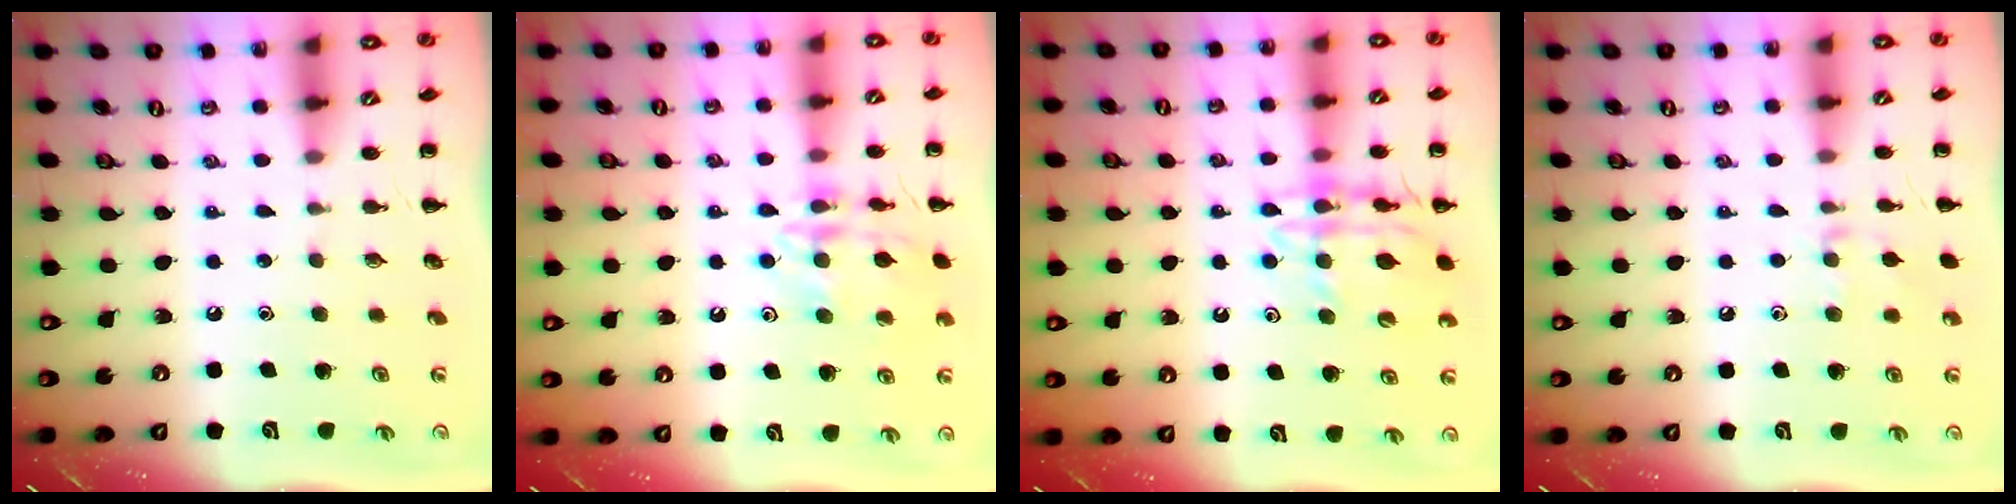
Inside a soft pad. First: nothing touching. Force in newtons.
{"total": 14.5, "press": 14.4, "slide": 1.2}
{"total": 14.5, "press": 14.3, "slide": 2.4}
{"total": 6.9, "press": 6.7, "slide": 1.8}